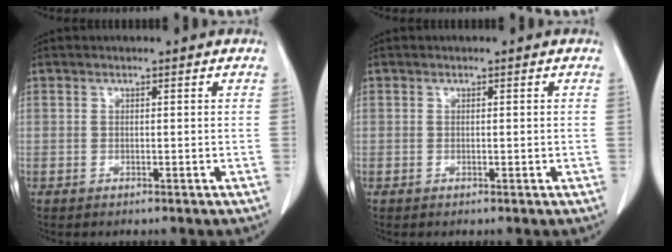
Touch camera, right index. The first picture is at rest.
{"total": 0.5, "force": [0.0, 0.1, 0.5], "torque": [-0.010, -0.002, 0.003]}